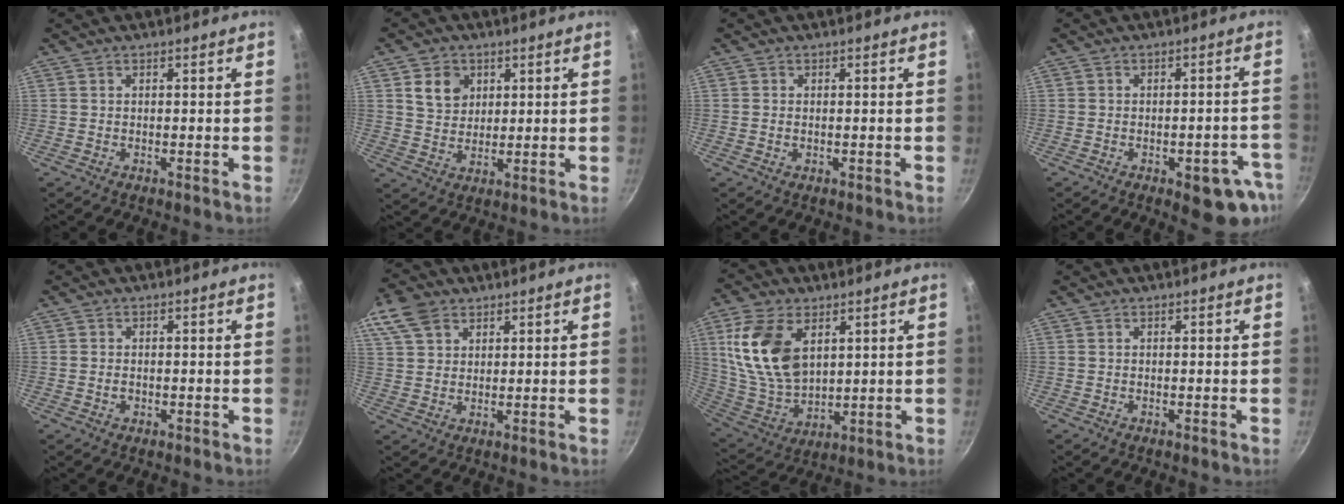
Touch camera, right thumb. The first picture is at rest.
{"total": 6.6, "force": [2.4, 5.3, 3.1], "torque": [-0.027, -0.007, 0.046]}
{"total": 0.8, "force": [-0.1, 0.6, 0.5], "torque": [-0.009, 0.001, -0.002]}
{"total": 10.1, "force": [-4.6, 4.4, 7.9], "torque": [-0.047, 0.022, -0.055]}
{"total": 1.4, "force": [-0.3, 1.1, 0.9], "torque": [-0.015, 0.002, -0.007]}
{"total": 7.9, "force": [4.4, 5.3, 3.9], "torque": [-0.066, -0.001, 0.081]}
{"total": 17.1, "force": [5.6, 10.5, 12.2], "torque": [-0.221, -0.025, 0.122]}
{"total": 0.0}